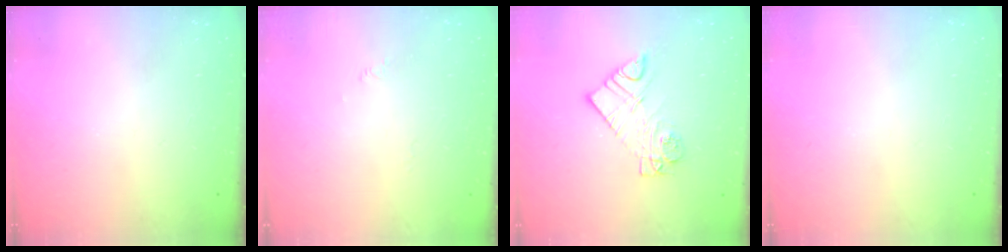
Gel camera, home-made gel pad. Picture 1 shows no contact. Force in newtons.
{"total": 1.7, "press": 1.6, "slide": 0.4}
{"total": 9.9, "press": 9.9, "slide": 0.7}
{"total": 0.0}